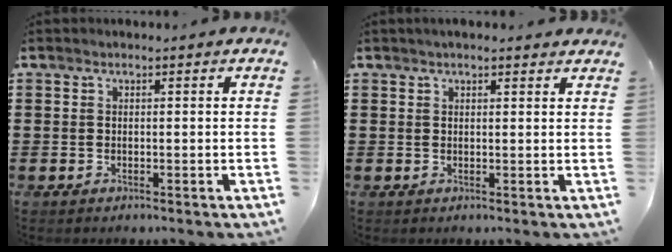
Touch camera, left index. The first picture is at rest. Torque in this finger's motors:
{"motor_torque": [1.04, 0.94, 0.18, 0.01]}